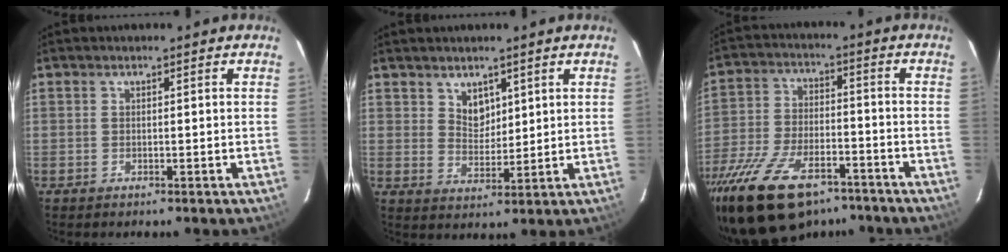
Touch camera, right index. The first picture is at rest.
{"total": 4.3, "force": [2.7, 2.9, 1.7], "torque": [-0.021, 0.000, 0.052]}
{"total": 21.7, "force": [-14.9, 10.3, 12.0], "torque": [-0.258, -0.027, -0.247]}